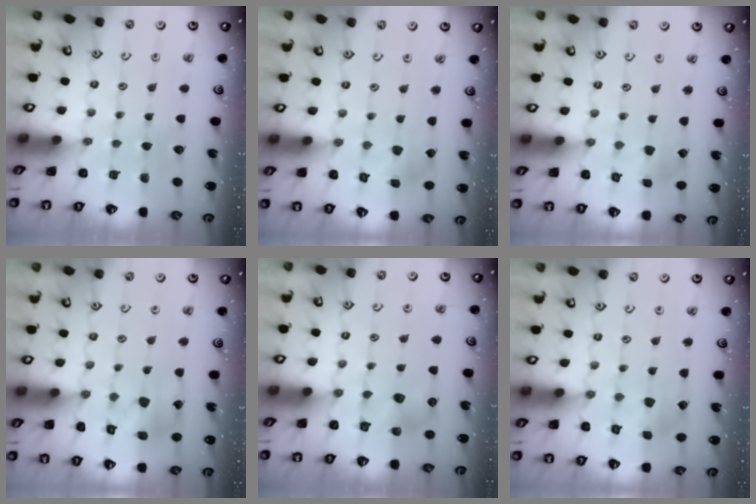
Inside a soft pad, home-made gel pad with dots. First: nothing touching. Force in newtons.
{"total": 2.6, "press": 2.6, "slide": 0.1}
{"total": 1.6, "press": 1.6, "slide": 0.1}
{"total": 11.9, "press": 11.8, "slide": 1.5}
{"total": 6.6, "press": 6.5, "slide": 0.8}
{"total": 2.6, "press": 2.5, "slide": 0.3}